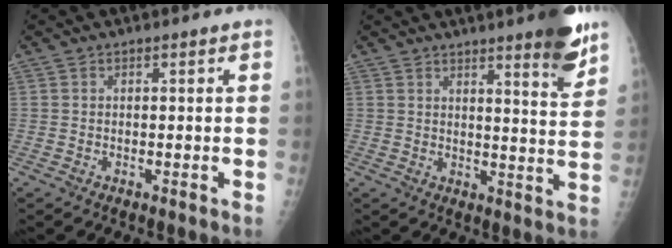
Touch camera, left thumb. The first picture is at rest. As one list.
[{"total": 9.2, "force": [6.3, 1.1, 6.6], "torque": [-0.070, -0.041, 0.082]}]